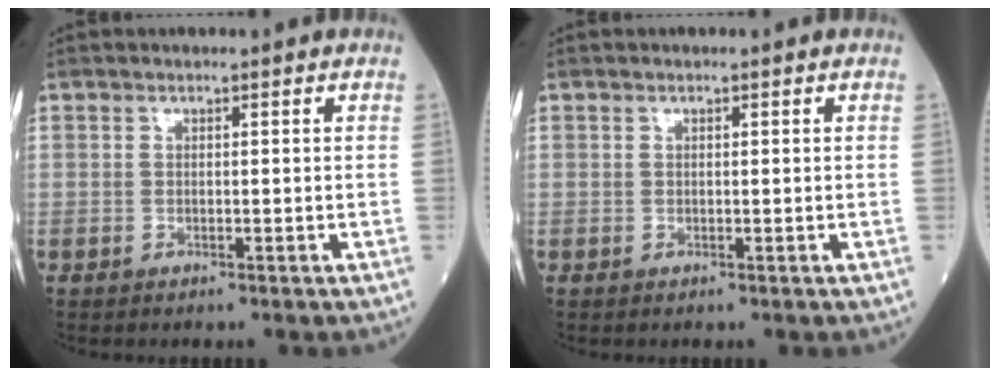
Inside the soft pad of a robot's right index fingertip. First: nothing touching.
{"total": 0.0}